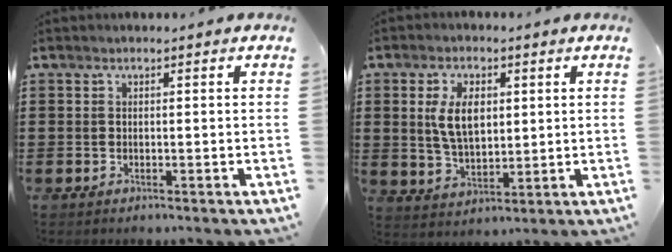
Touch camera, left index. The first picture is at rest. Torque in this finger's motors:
{"motor_torque": [1.68, 0.46, 0.84, 0.15]}